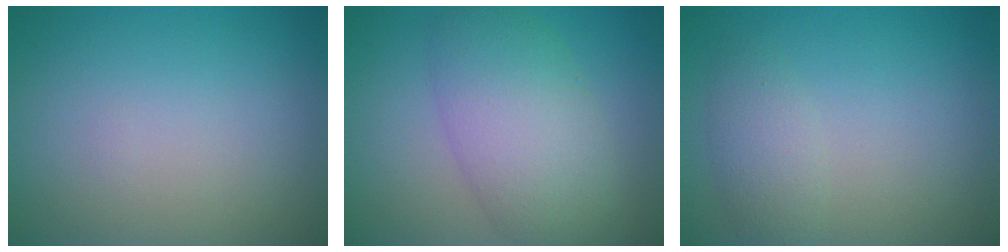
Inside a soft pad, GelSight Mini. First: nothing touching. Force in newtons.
{"total": 6.9, "press": 6.9, "slide": 0.1}
{"total": 2.1, "press": 2.1, "slide": 0.2}